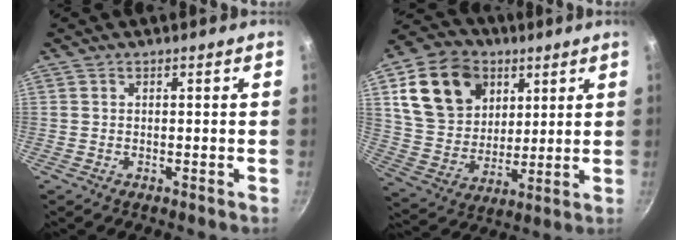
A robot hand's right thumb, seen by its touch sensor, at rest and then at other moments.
{"total": 18.7, "force": [7.2, 14.1, 10.0], "torque": [-0.159, -0.017, 0.135]}